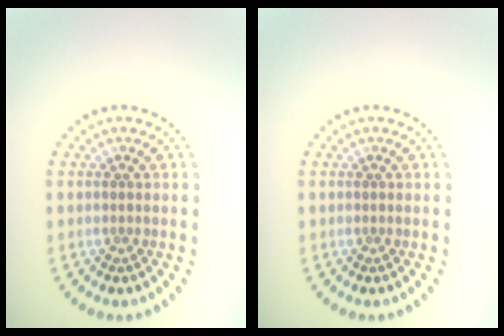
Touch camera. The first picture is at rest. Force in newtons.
{"total": 0.0}